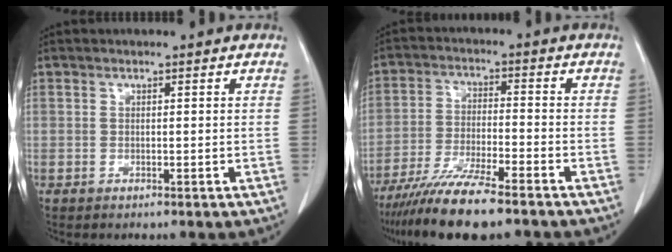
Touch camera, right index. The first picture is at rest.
{"total": 11.7, "force": [-9.3, 0.7, 7.1], "torque": [-0.123, -0.032, -0.159]}